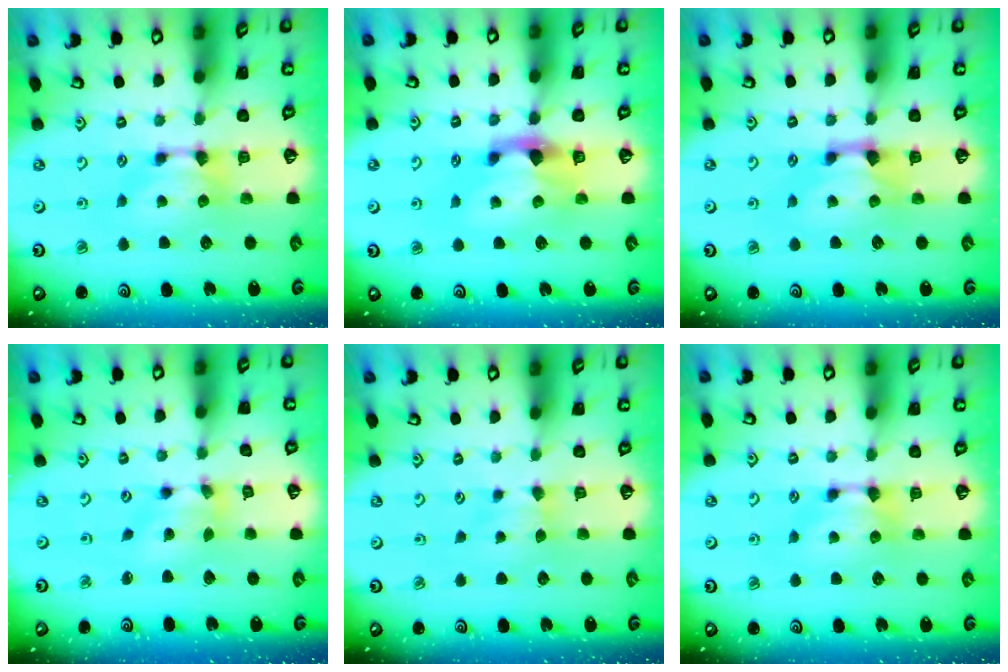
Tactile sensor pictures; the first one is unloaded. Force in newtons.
{"total": 3.1, "press": 2.8, "slide": 1.3}
{"total": 1.6, "press": 1.1, "slide": 1.1}
{"total": 3.6, "press": 3.1, "slide": 2.0}
{"total": 2.5, "press": 2.5, "slide": 0.4}
{"total": 0.0}